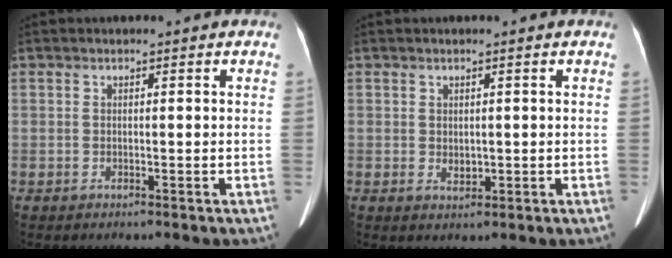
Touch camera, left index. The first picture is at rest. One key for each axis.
{"total": 1.5, "fx": -0.1, "fy": 1.1, "fz": 1.0, "tx": -0.022, "ty": -0.006, "tz": 0.002}